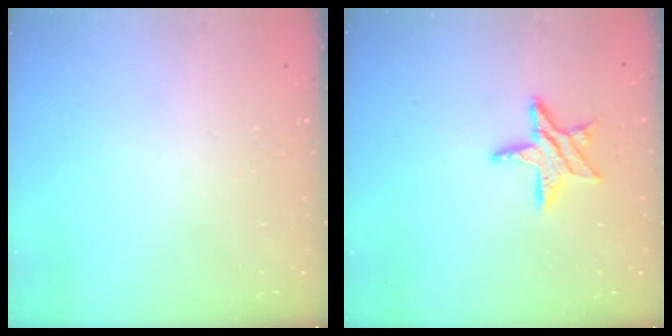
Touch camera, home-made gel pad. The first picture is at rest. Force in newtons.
{"total": 10.5, "press": 10.4, "slide": 0.8}